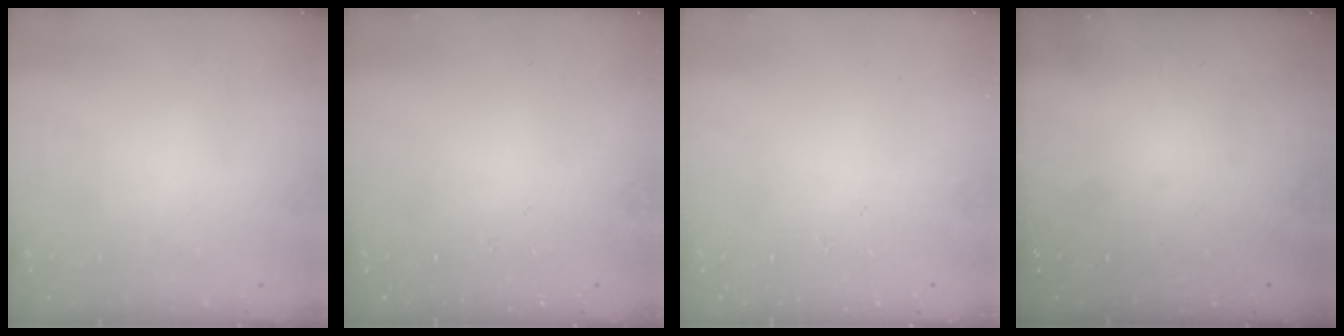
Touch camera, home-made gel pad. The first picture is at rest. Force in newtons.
{"total": 0.0}
{"total": 0.0}
{"total": 0.0}